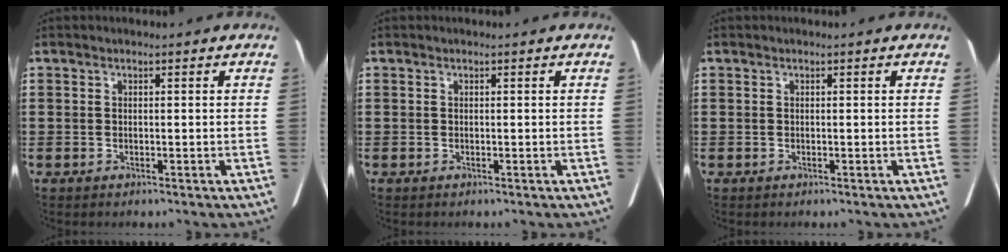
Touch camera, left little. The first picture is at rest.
{"total": 0.0}
{"total": 0.0}